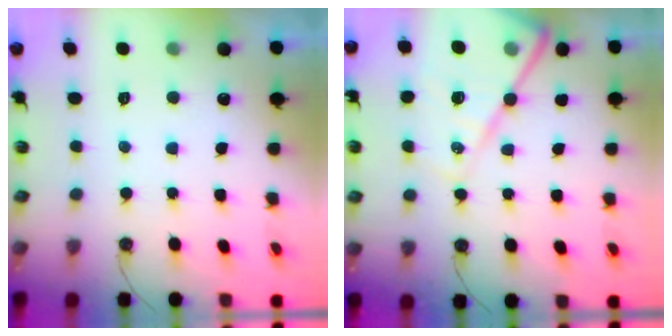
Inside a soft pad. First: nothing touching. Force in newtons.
{"total": 16.7, "press": 16.6, "slide": 2.1}